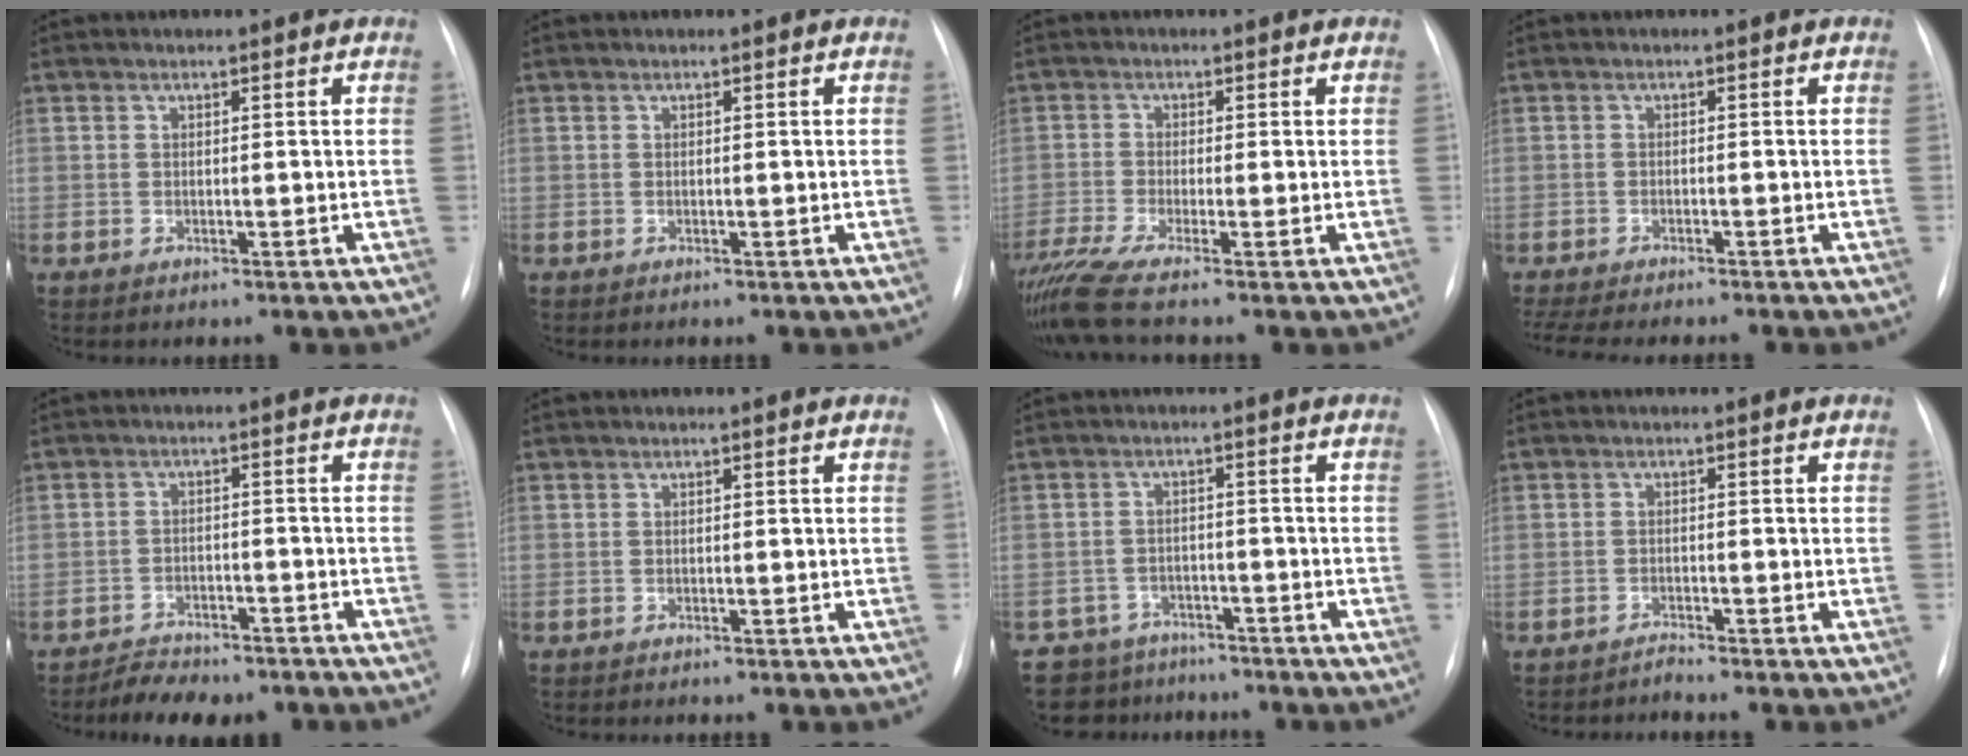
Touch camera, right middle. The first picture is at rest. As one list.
[{"total": 0.0}, {"total": 6.4, "force": [-4.9, -0.9, 4.0], "torque": [-0.081, -0.019, -0.091]}, {"total": 10.0, "force": [-8.6, 1.4, 4.9], "torque": [-0.070, -0.007, -0.124]}, {"total": 7.3, "force": [-6.3, 2.8, 2.4], "torque": [-0.037, 0.003, -0.089]}, {"total": 0.0}, {"total": 7.2, "force": [-6.1, 3.8, -0.3], "torque": [0.010, 0.021, -0.083]}, {"total": 1.1, "force": [-1.0, -0.4, -0.4], "torque": [0.011, -0.006, -0.013]}]